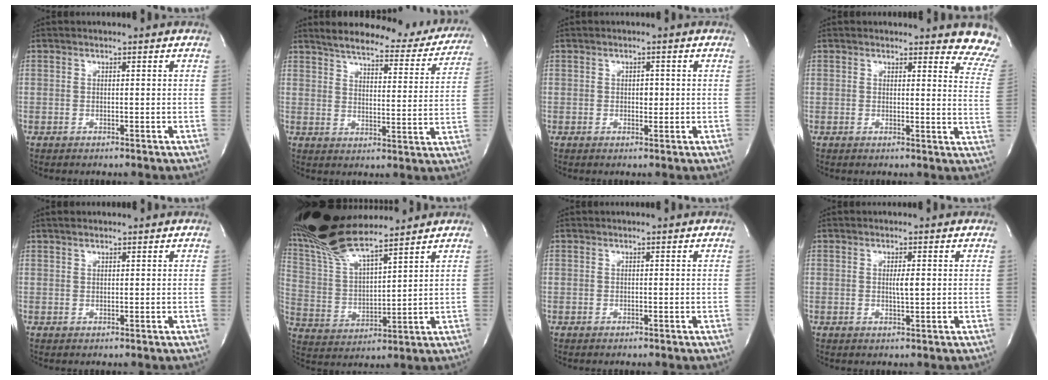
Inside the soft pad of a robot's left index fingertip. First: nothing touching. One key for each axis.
{"total": 21.6, "fx": 19.5, "fy": 5.2, "fz": 7.6, "tx": -0.105, "ty": -0.036, "tz": 0.234}
{"total": 1.6, "fx": -0.2, "fy": 1.0, "fz": 1.3, "tx": -0.018, "ty": -0.003, "tz": -0.003}
{"total": 7.7, "fx": 7.3, "fy": 1.4, "fz": 1.9, "tx": 0.009, "ty": -0.050, "tz": 0.043}
{"total": 1.2, "fx": 0.9, "fy": 0.6, "fz": 0.6, "tx": -0.013, "ty": 0.001, "tz": 0.015}
{"total": 15.5, "fx": 13.7, "fy": 1.8, "fz": 7.1, "tx": -0.154, "ty": 0.005, "tz": 0.273}
{"total": 0.0}
{"total": 1.9, "fx": 0.0, "fy": 0.3, "fz": 1.8, "tx": -0.034, "ty": -0.005, "tz": -0.001}